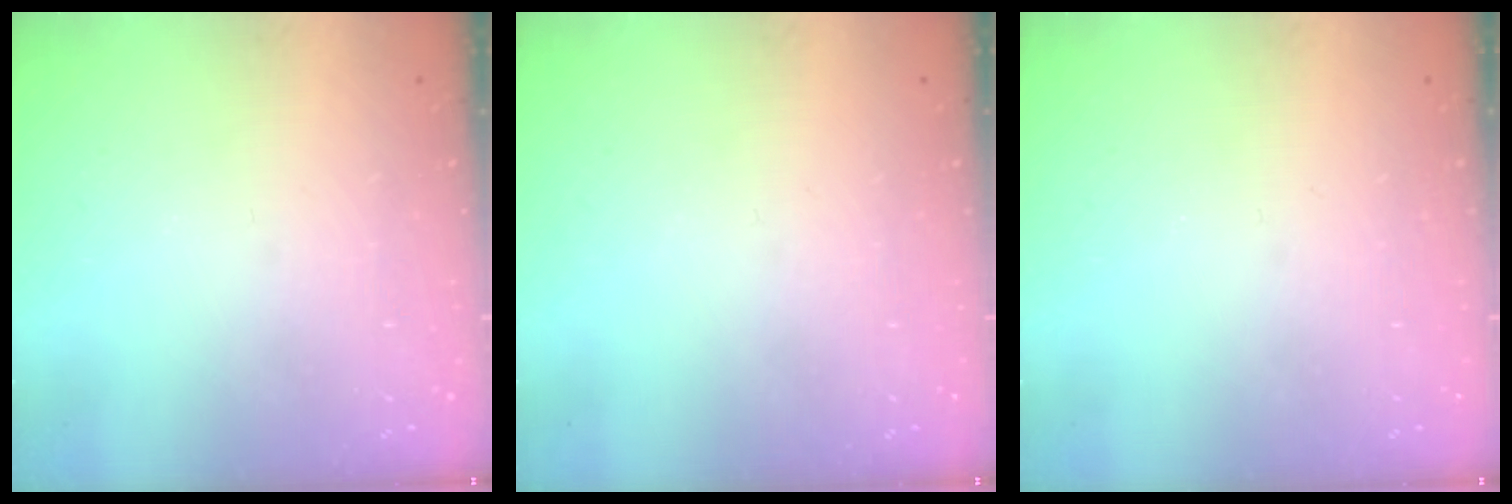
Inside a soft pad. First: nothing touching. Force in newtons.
{"total": 0.0}
{"total": 0.0}